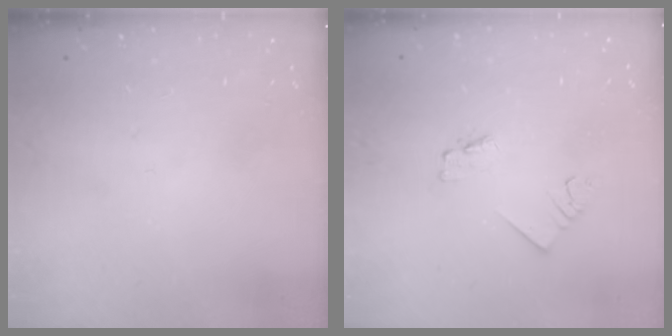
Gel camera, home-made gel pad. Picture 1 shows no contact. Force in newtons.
{"total": 1.7, "press": 1.7, "slide": 0.3}